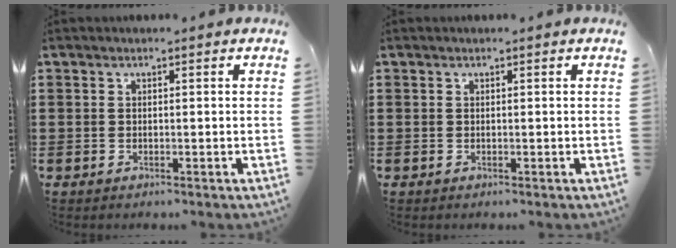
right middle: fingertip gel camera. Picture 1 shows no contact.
{"total": 0.0}